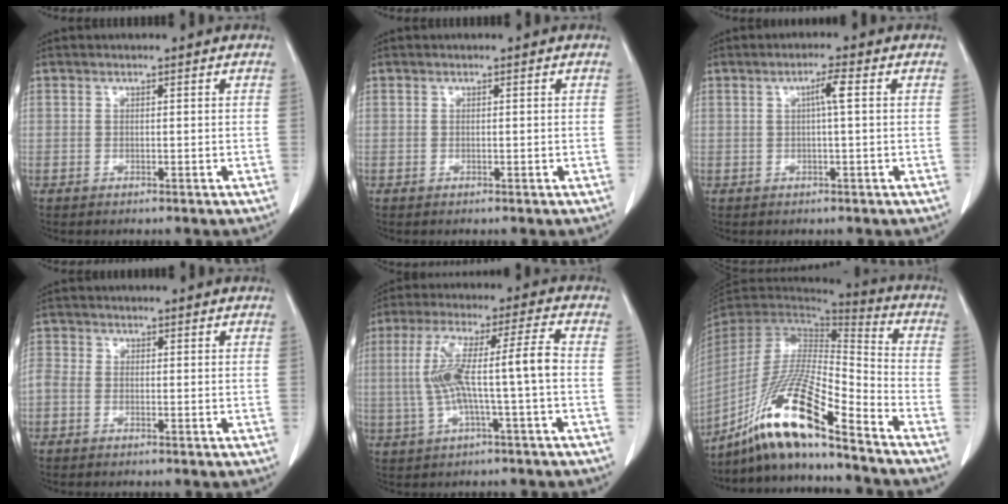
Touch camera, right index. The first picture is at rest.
{"total": 0.0}
{"total": 2.6, "force": [0.4, -0.2, 2.6], "torque": [-0.046, 0.003, 0.007]}
{"total": 2.6, "force": [-0.7, 1.9, 1.5], "torque": [-0.041, 0.011, -0.015]}
{"total": 10.5, "force": [-0.8, 0.2, 10.5], "torque": [-0.205, 0.032, -0.014]}
{"total": 18.6, "force": [-13.3, 0.8, 12.9], "torque": [-0.269, -0.023, -0.251]}